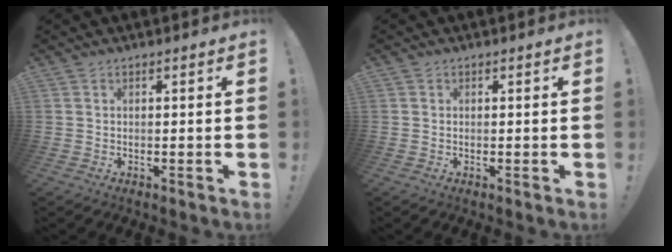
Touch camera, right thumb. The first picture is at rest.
{"total": 0.0}